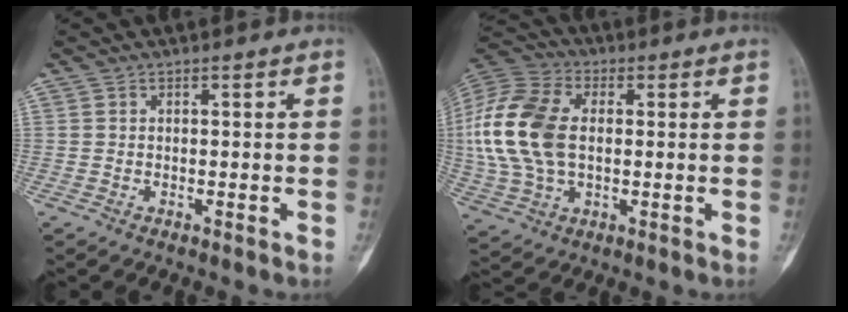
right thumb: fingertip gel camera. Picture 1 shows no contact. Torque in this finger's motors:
{"motor_torque": [-0.65, 1.65, 1.83, -0.08, 0.26]}